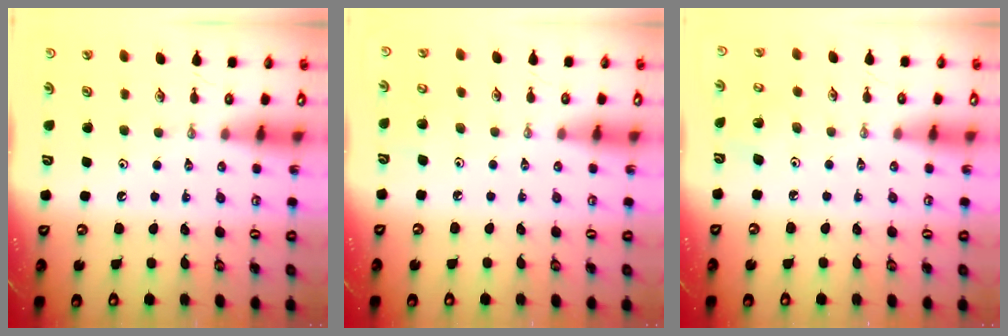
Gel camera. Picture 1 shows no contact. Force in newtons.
{"total": 5.9, "press": 5.8, "slide": 1.2}
{"total": 5.0, "press": 5.0, "slide": 0.5}